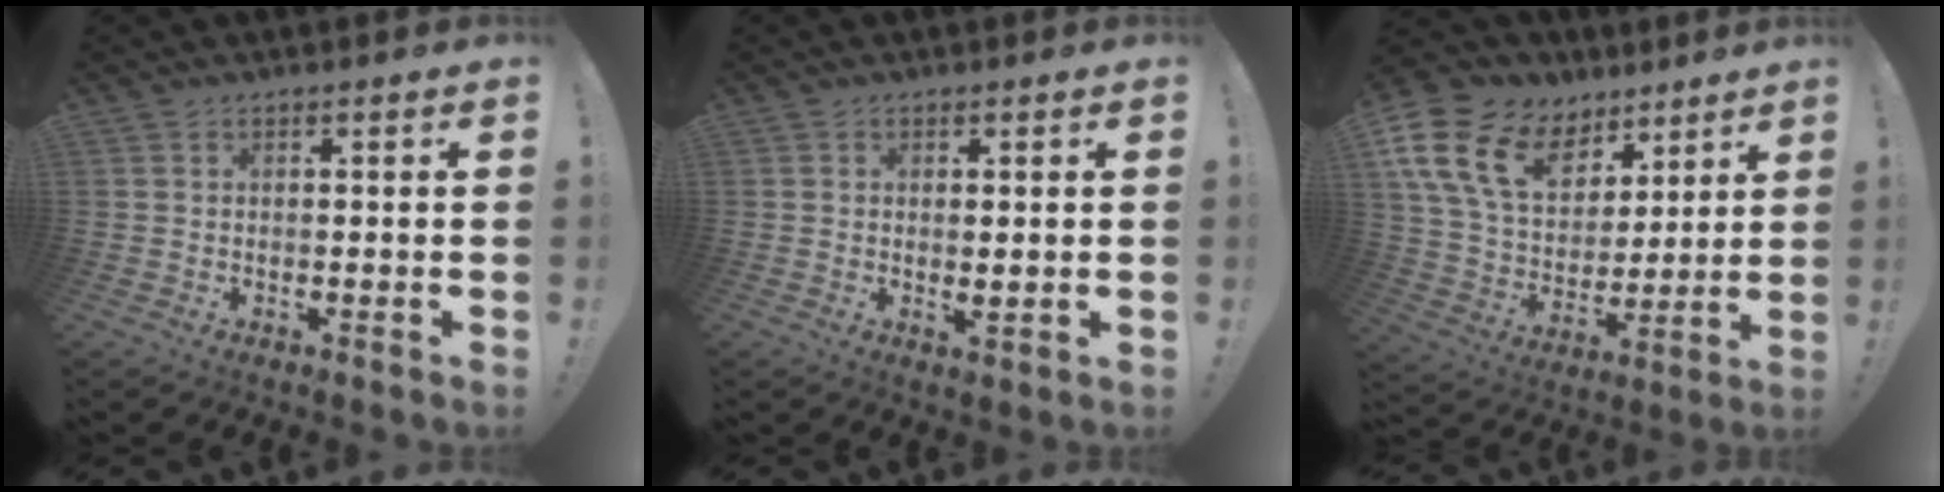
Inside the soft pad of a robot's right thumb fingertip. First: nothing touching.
{"total": 2.1, "force": [0.6, 0.1, 2.0], "torque": [-0.020, -0.012, 0.009]}
{"total": 19.9, "force": [9.8, 13.4, 11.0], "torque": [-0.195, -0.043, 0.196]}